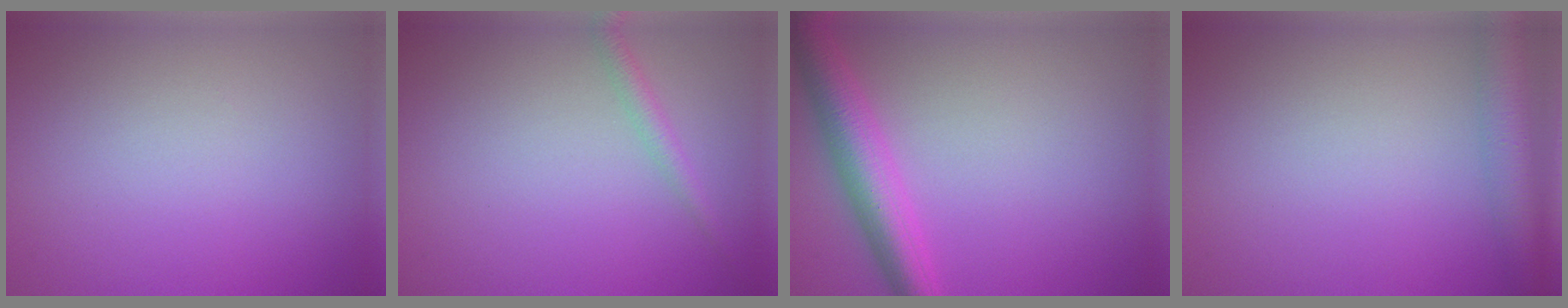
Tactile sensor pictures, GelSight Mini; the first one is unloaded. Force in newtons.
{"total": 1.5, "press": 1.5, "slide": 0.1}
{"total": 5.1, "press": 5.1, "slide": 0.1}
{"total": 4.5, "press": 4.5, "slide": 0.2}